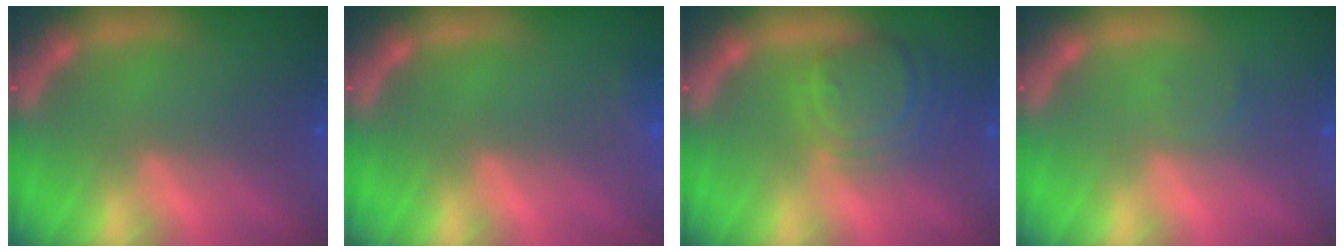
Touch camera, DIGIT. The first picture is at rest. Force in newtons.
{"total": 1.4}
{"total": 6.0}
{"total": 1.0}